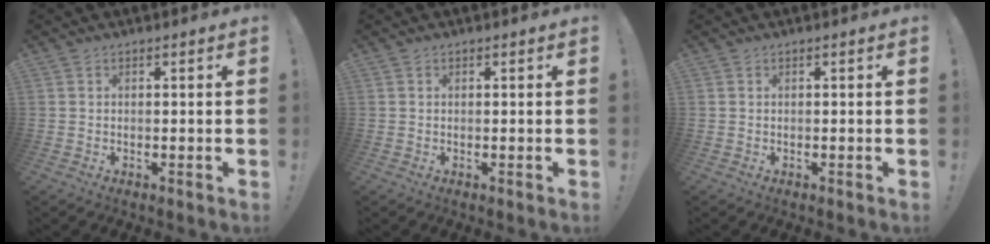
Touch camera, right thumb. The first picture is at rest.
{"total": 0.0}
{"total": 0.0}